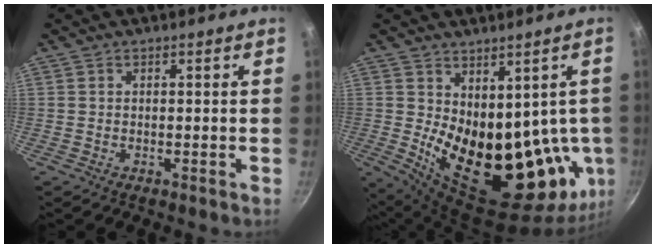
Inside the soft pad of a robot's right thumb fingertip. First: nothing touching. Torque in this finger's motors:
{"motor_torque": [0.91, 4.09, 2.53, 0.04, 0.55]}